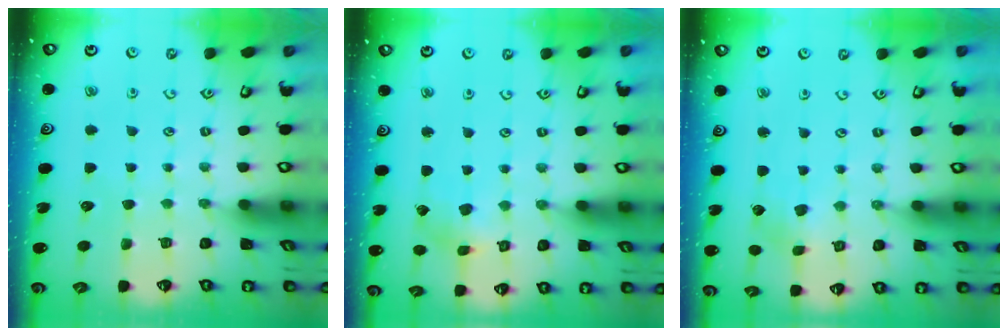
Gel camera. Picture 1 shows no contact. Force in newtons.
{"total": 2.5, "press": 2.5, "slide": 0.3}
{"total": 3.2, "press": 3.1, "slide": 0.3}